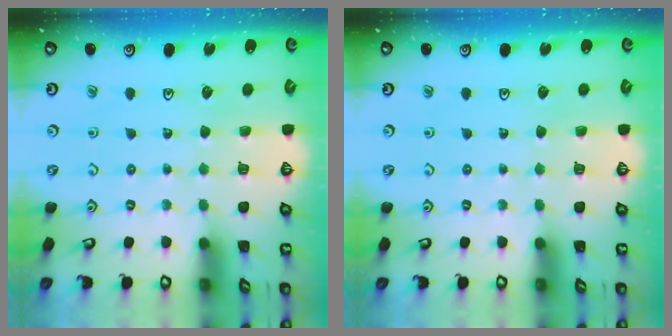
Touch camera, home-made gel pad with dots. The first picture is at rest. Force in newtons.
{"total": 0.0}